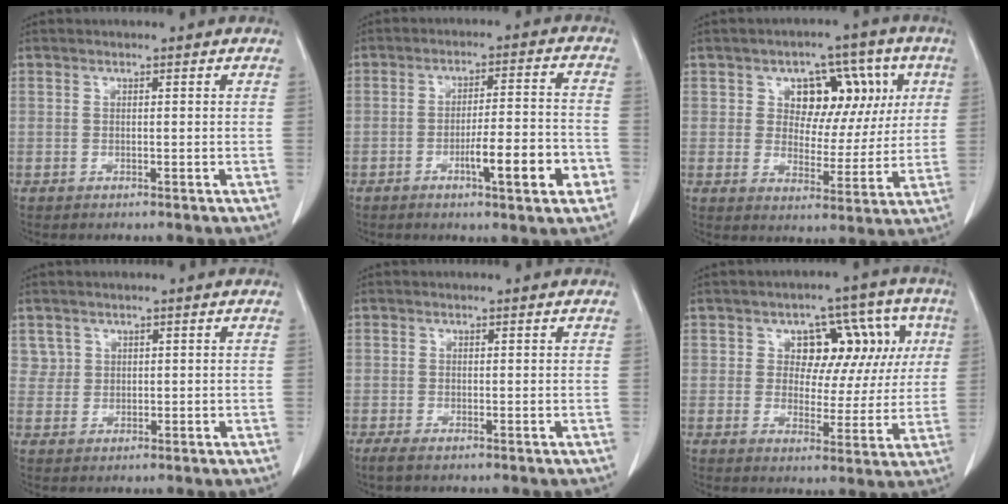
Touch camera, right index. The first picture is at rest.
{"total": 9.6, "force": [-3.9, 1.0, 8.7], "torque": [-0.131, 0.005, -0.057]}
{"total": 10.9, "force": [3.3, 7.3, 7.3], "torque": [-0.079, 0.037, 0.054]}
{"total": 2.0, "force": [0.9, 1.8, -0.1], "torque": [0.016, 0.004, 0.012]}
{"total": 1.4, "force": [-0.8, 0.4, 1.1], "torque": [-0.023, -0.003, -0.016]}
{"total": 10.7, "force": [2.9, 7.2, 7.4], "torque": [-0.067, 0.043, 0.042]}